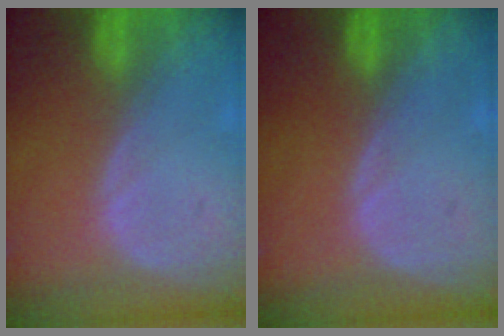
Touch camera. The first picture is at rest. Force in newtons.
{"total": 0.0}